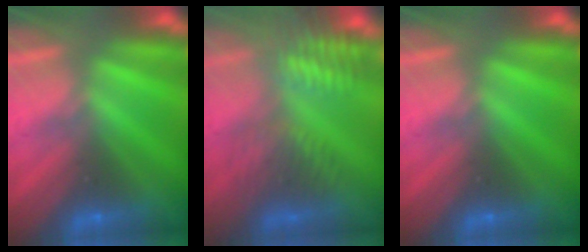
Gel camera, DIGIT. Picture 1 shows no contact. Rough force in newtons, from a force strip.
{"total": 4.8}
{"total": 0.0}